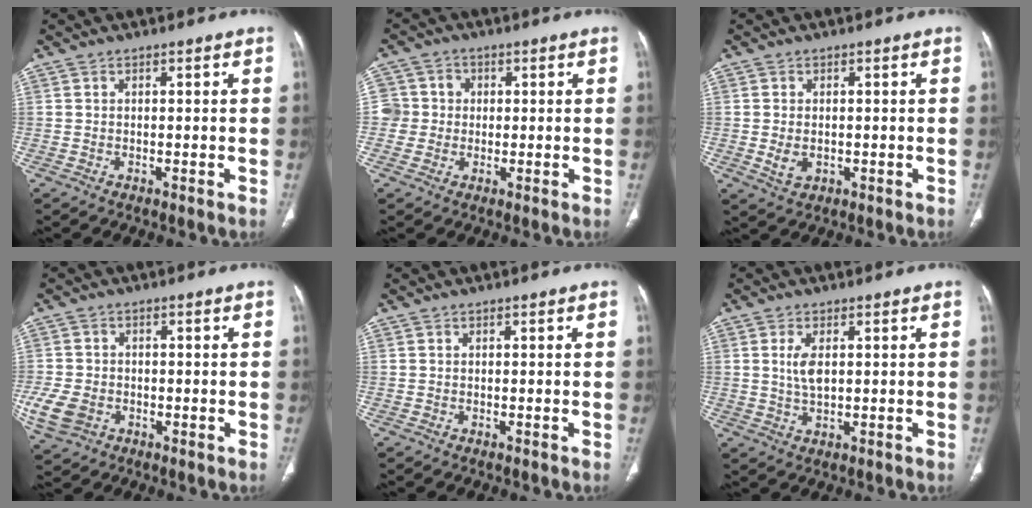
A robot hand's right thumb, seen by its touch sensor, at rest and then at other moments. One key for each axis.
{"total": 5.5, "fx": 0.1, "fy": 5.4, "fz": 0.7, "tx": 0.019, "ty": 0.013, "tz": -0.003}
{"total": 3.2, "fx": -0.3, "fy": 2.2, "fz": 2.2, "tx": -0.042, "ty": -0.004, "tz": 0.002}
{"total": 7.4, "fx": -2.1, "fy": 5.8, "fz": 4.1, "tx": -0.091, "ty": 0.005, "tz": -0.031}
{"total": 0.0}
{"total": 4.1, "fx": 0.9, "fy": 1.9, "fz": 3.5, "tx": -0.074, "ty": -0.006, "tz": 0.022}